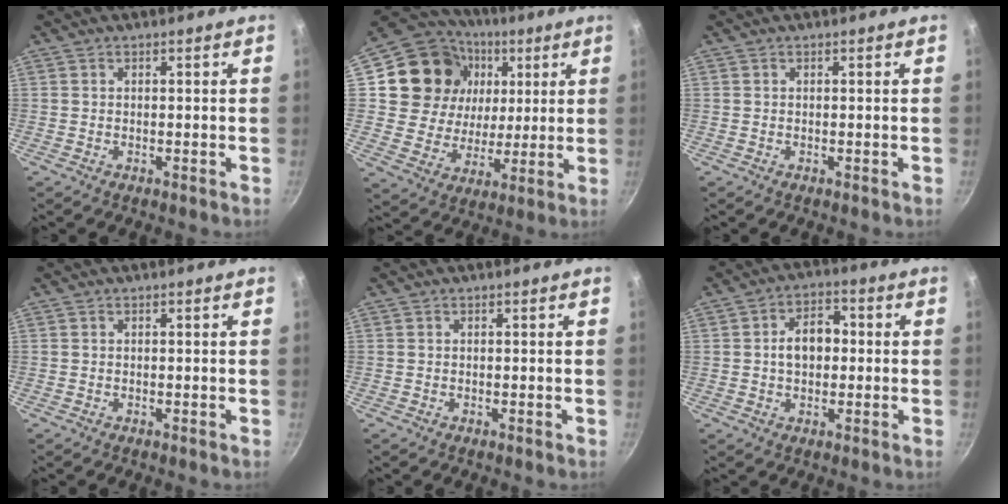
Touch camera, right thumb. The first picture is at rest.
{"total": 20.0, "force": [5.8, 16.9, 9.1], "torque": [-0.150, 0.002, 0.101]}
{"total": 0.0}
{"total": 0.0}
{"total": 0.0}
{"total": 6.3, "force": [0.5, 4.4, 4.5], "torque": [-0.046, 0.012, 0.004]}